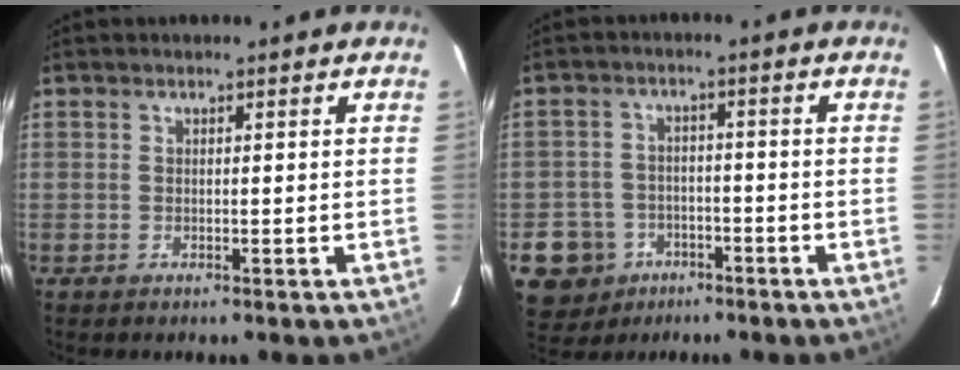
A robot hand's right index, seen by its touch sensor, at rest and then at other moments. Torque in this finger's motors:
{"motor_torque": [-0.03, -0.18, -0.72, -0.21]}